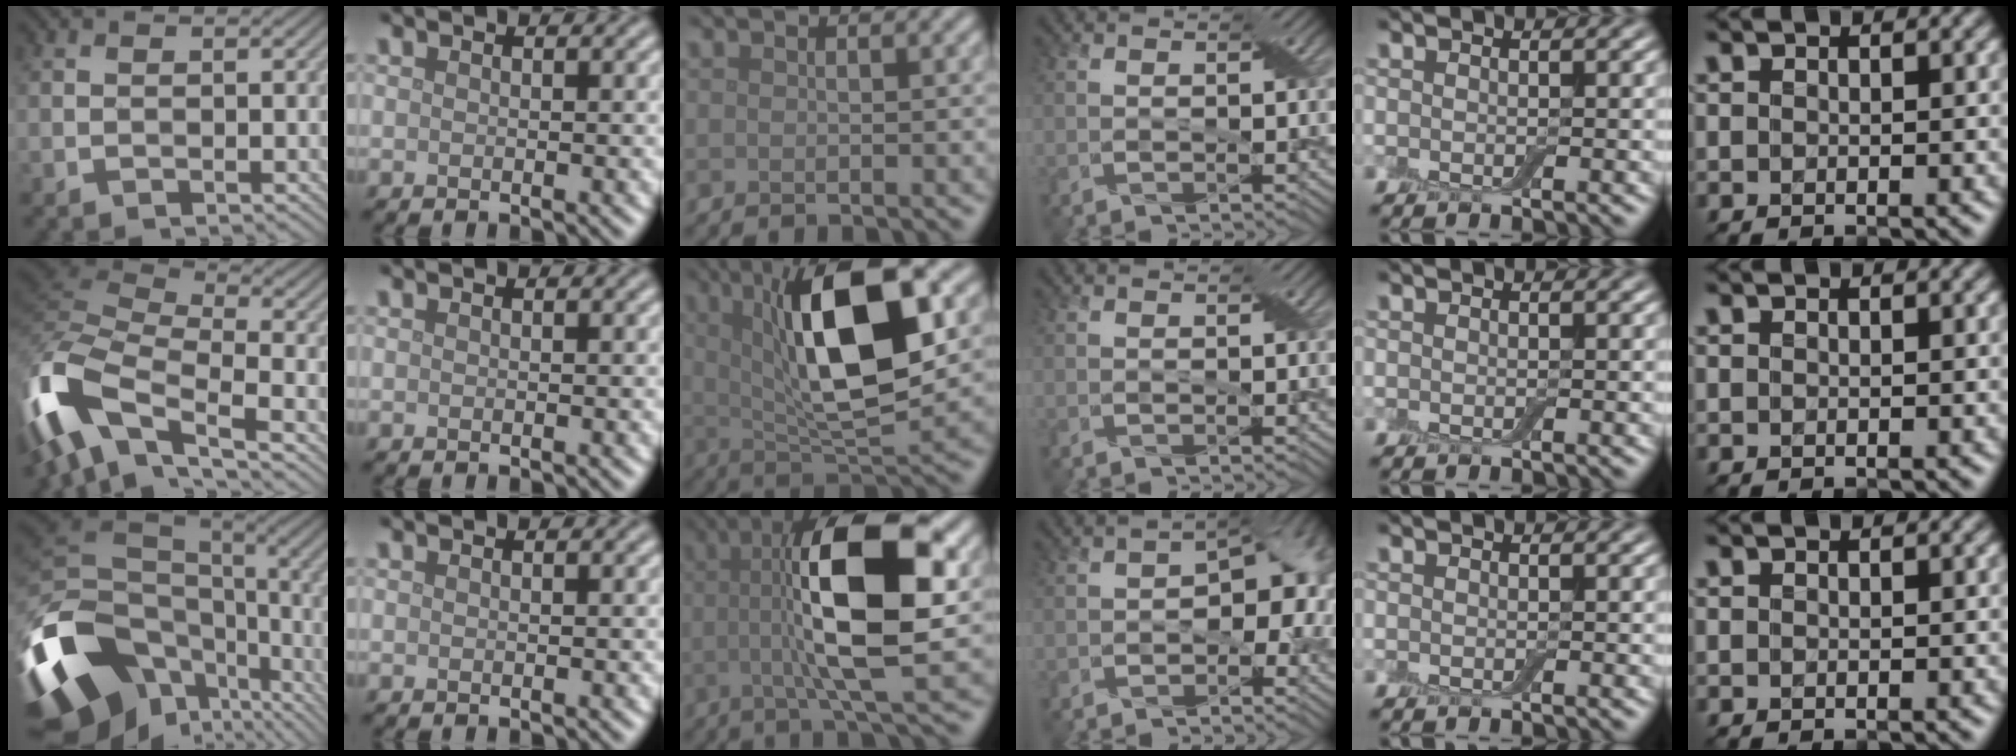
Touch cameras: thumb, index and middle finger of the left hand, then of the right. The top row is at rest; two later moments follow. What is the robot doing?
{"motion": "open", "object": "airpods case & airpods"}